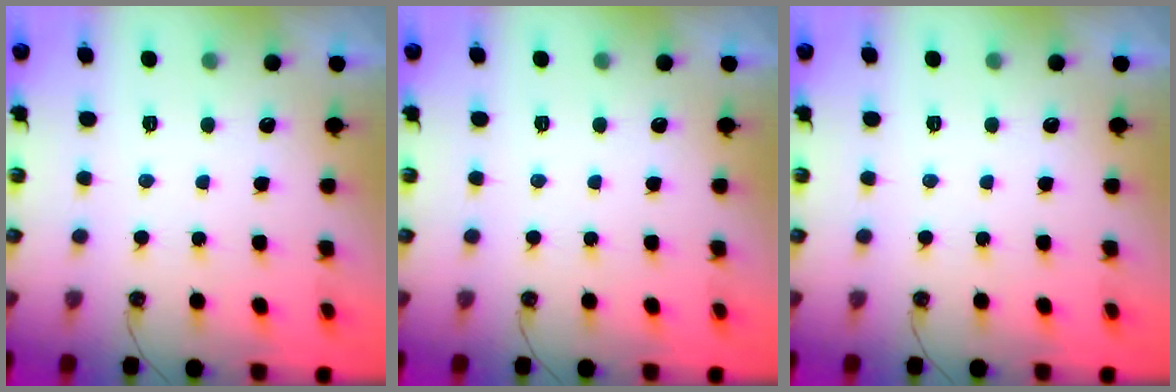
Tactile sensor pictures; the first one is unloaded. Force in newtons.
{"total": 0.0}
{"total": 0.0}